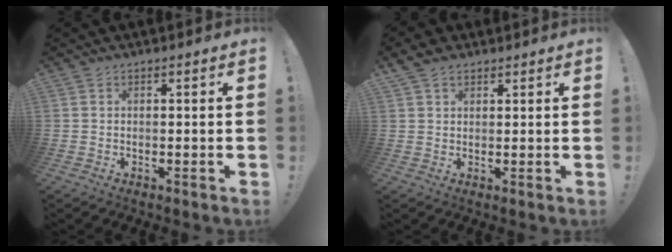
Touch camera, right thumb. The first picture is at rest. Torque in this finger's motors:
{"motor_torque": [-0.70, 0.88, 0.16, -0.04, 0.11]}